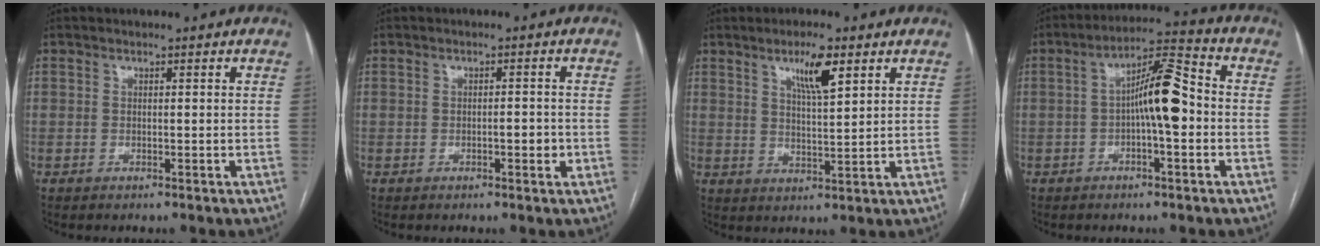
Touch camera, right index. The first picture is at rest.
{"total": 2.1, "force": [-0.4, 0.8, 1.9], "torque": [-0.030, 0.000, -0.003]}
{"total": 6.5, "force": [3.7, 1.0, 5.3], "torque": [-0.096, -0.004, 0.065]}
{"total": 9.3, "force": [-0.7, 1.7, 9.1], "torque": [-0.157, 0.025, -0.017]}